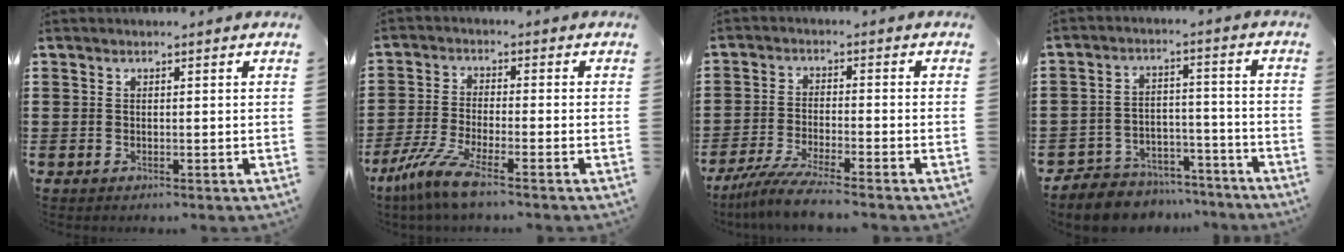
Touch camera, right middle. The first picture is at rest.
{"total": 6.9, "force": [-4.9, 0.5, 4.9], "torque": [-0.127, -0.023, -0.101]}
{"total": 5.6, "force": [-5.0, -0.3, 2.6], "torque": [-0.070, -0.023, -0.100]}
{"total": 6.4, "force": [-6.1, 2.0, 0.2], "torque": [0.000, 0.024, -0.122]}